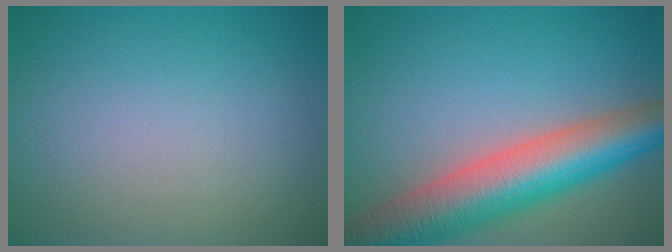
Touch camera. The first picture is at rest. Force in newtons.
{"total": 10.1, "press": 10.1, "slide": 0.7}